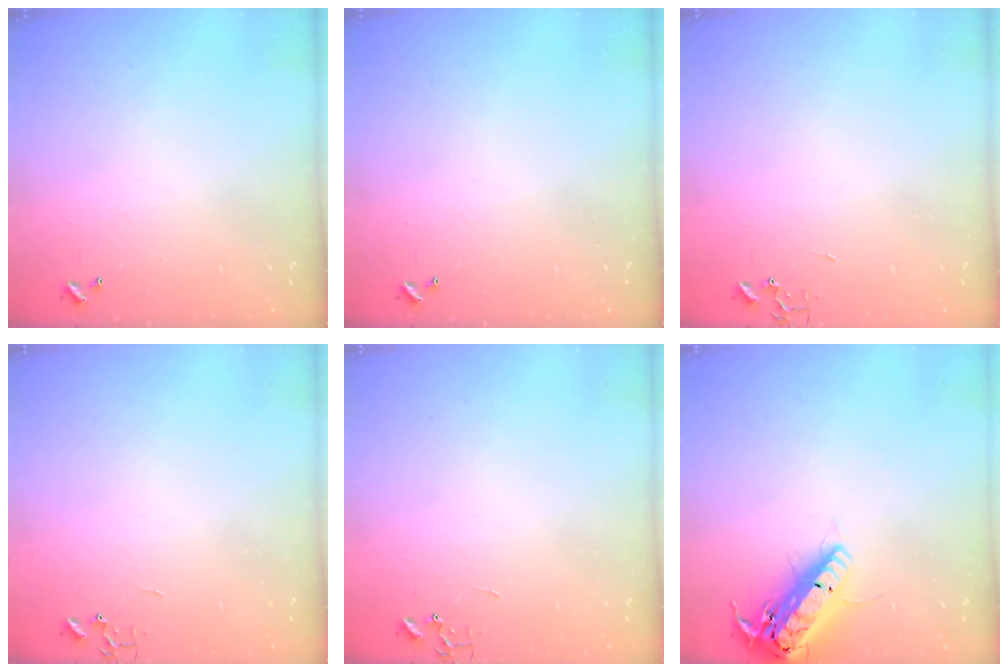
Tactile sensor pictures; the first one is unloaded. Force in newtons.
{"total": 0.0}
{"total": 0.0}
{"total": 0.0}
{"total": 0.0}
{"total": 18.4, "press": 18.1, "slide": 3.2}